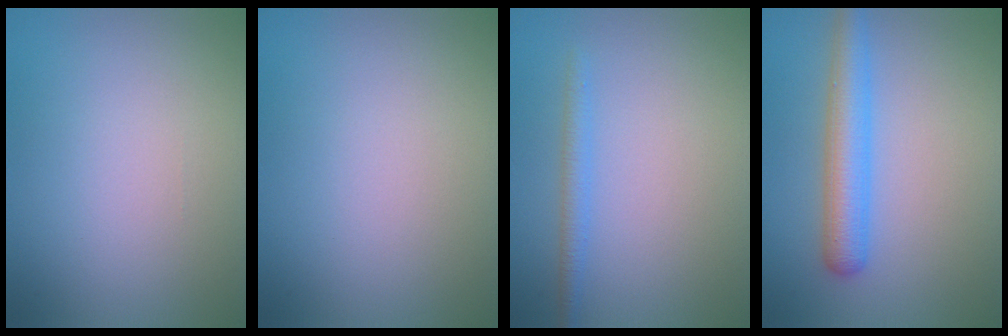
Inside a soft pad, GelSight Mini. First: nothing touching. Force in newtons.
{"total": 0.0}
{"total": 1.5, "press": 1.5, "slide": 0.2}
{"total": 4.1, "press": 4.1, "slide": 0.1}